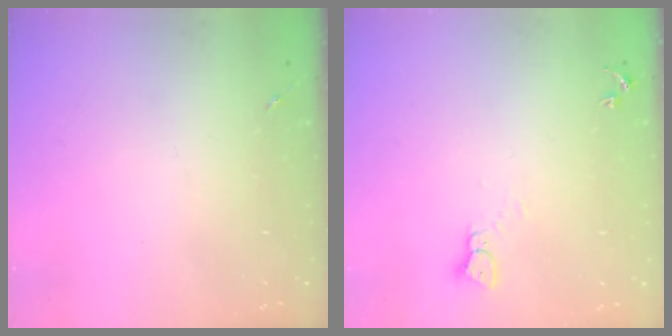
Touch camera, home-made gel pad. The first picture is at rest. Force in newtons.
{"total": 2.3, "press": 2.3, "slide": 0.3}